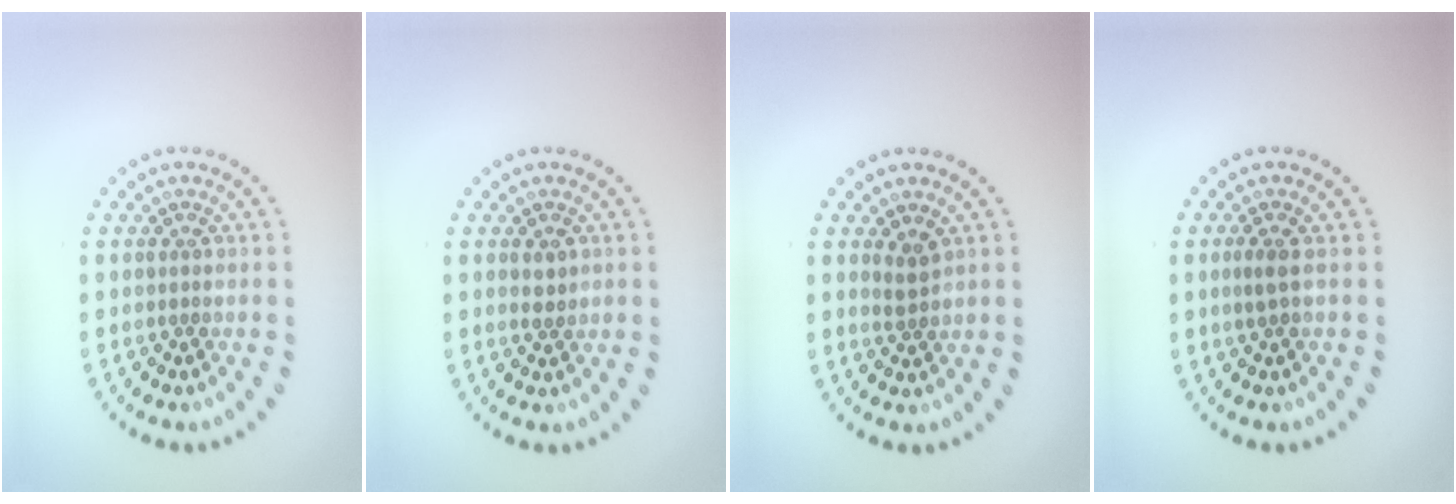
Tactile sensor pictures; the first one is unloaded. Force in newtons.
{"total": 1.0, "press": 1.0, "slide": 0.4}
{"total": 1.3, "press": 1.1, "slide": 0.8}
{"total": 1.2, "press": 1.0, "slide": 0.7}